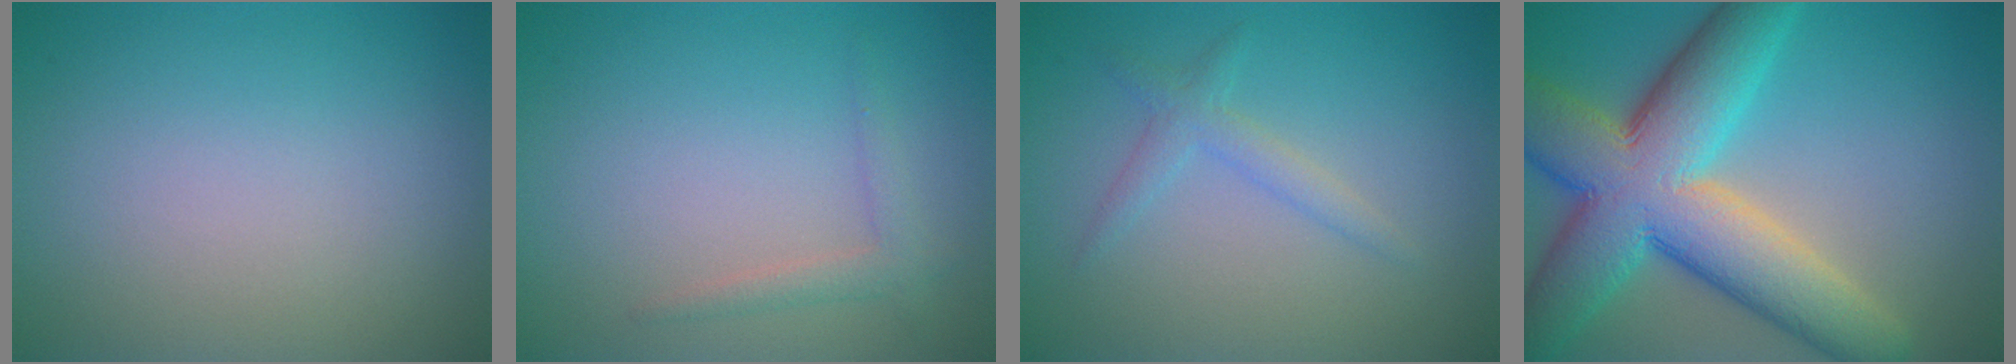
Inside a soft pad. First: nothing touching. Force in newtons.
{"total": 1.5, "press": 1.4, "slide": 0.1}
{"total": 1.7, "press": 1.7, "slide": 0.1}
{"total": 12.9, "press": 12.8, "slide": 0.7}